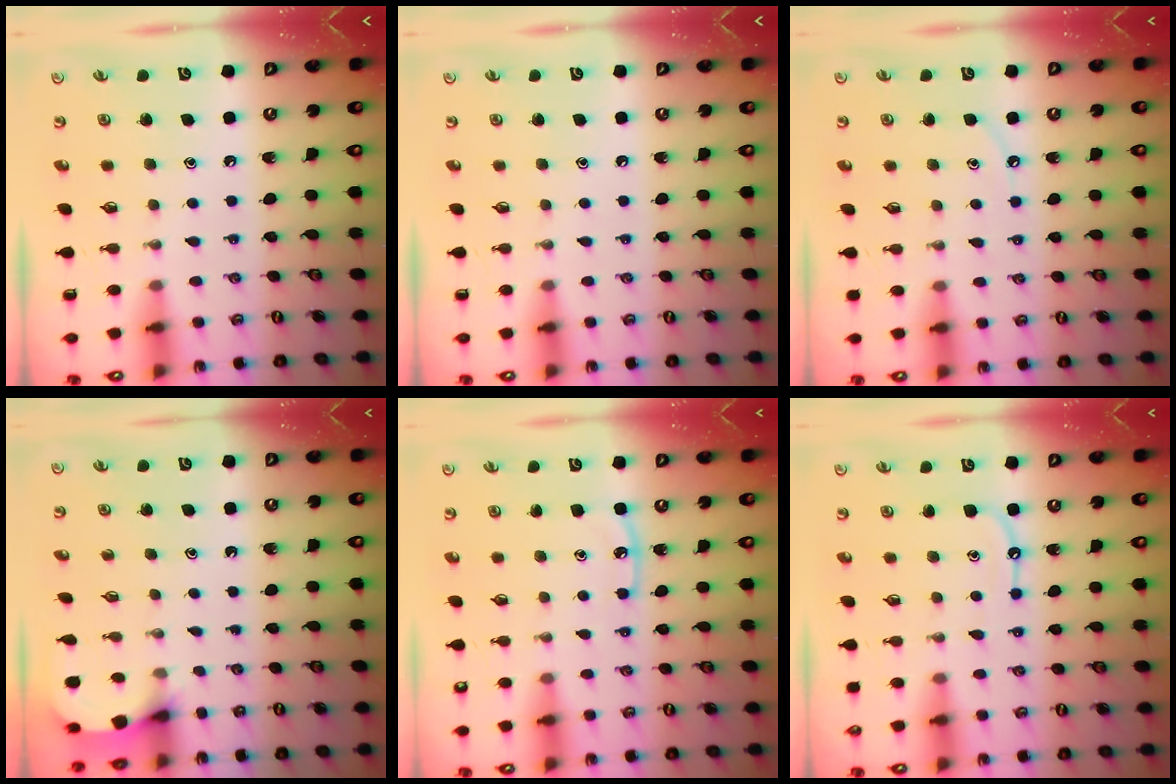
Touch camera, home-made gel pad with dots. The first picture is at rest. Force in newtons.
{"total": 0.0}
{"total": 4.6, "press": 4.5, "slide": 0.6}
{"total": 3.0, "press": 3.0, "slide": 0.4}
{"total": 6.2, "press": 6.2, "slide": 0.6}
{"total": 7.5, "press": 7.5, "slide": 0.7}